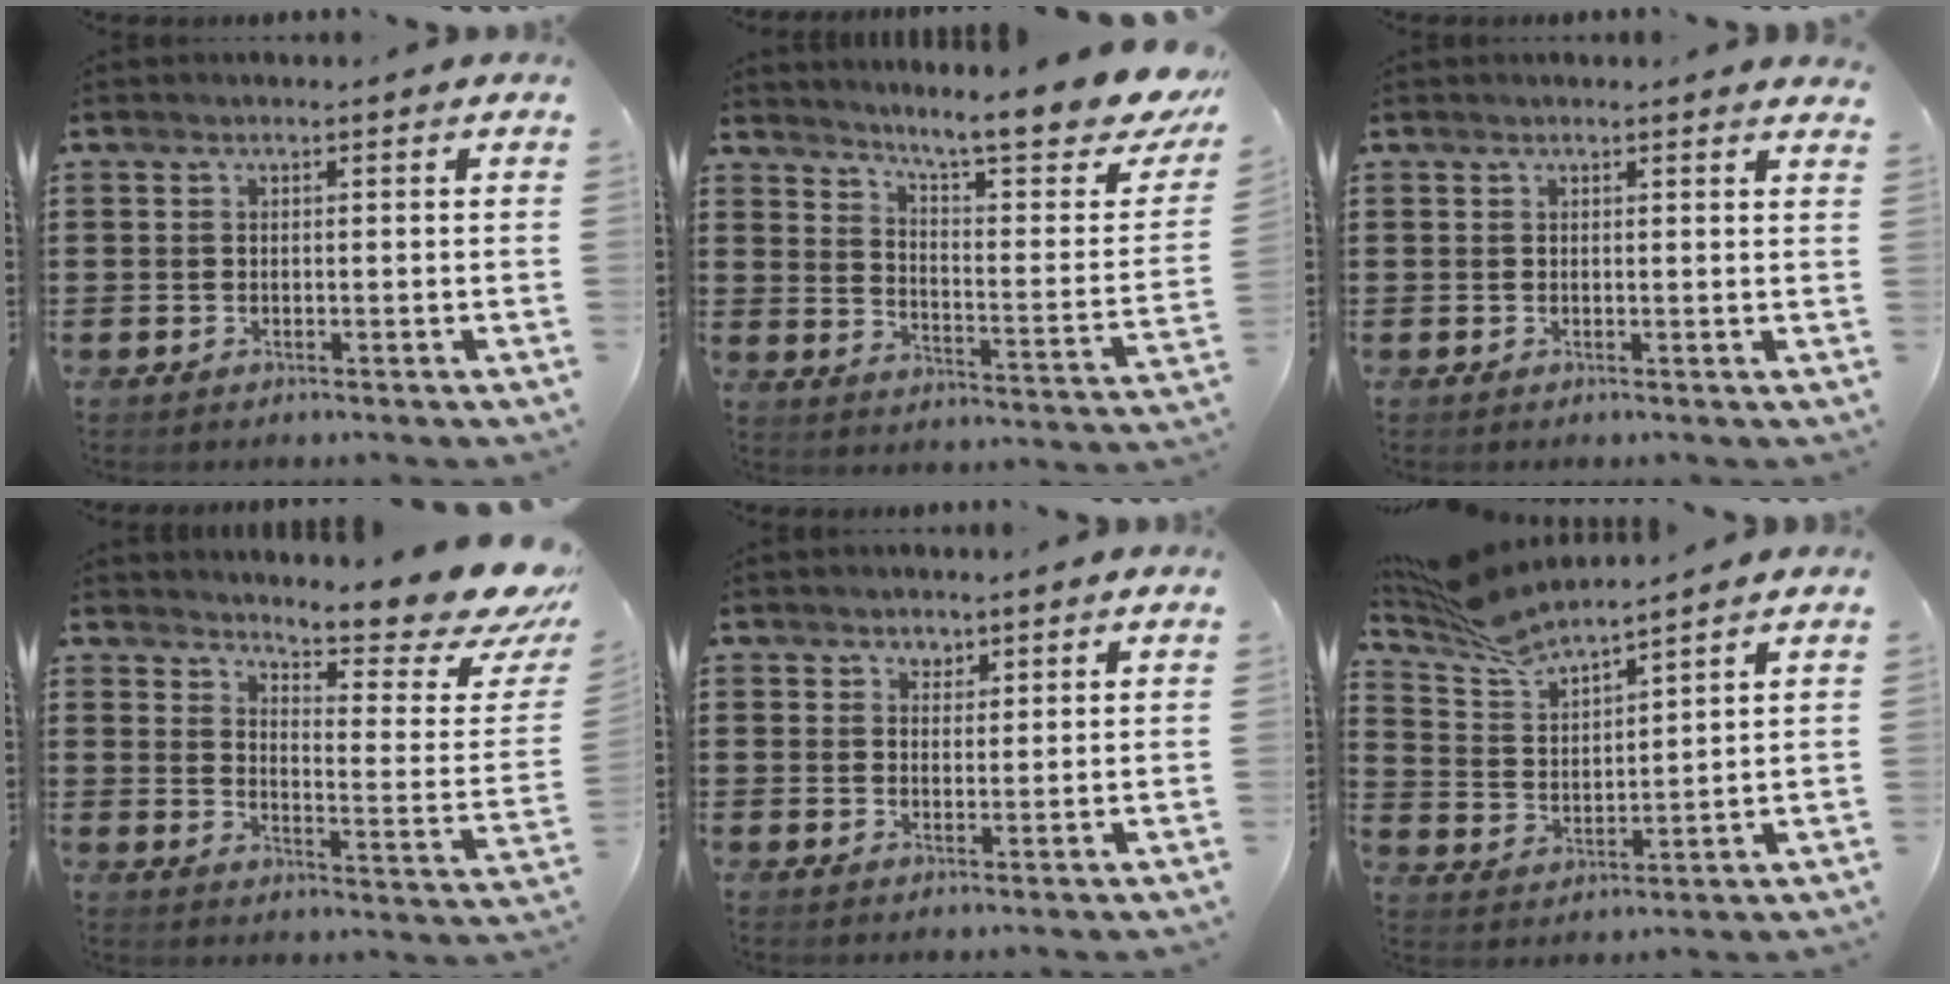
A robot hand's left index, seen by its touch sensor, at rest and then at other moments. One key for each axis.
{"total": 10.8, "fx": 9.0, "fy": 0.6, "fz": 6.0, "tx": -0.109, "ty": -0.068, "tz": 0.143}
{"total": 0.7, "fx": 0.7, "fy": -0.1, "fz": 0.1, "tx": -0.003, "ty": -0.002, "tz": 0.013}
{"total": 9.4, "fx": 8.3, "fy": 0.5, "fz": 4.3, "tx": -0.077, "ty": -0.073, "tz": 0.136}
{"total": 1.7, "fx": 1.4, "fy": 1.0, "fz": -0.1, "tx": 0.005, "ty": 0.001, "tz": 0.025}
{"total": 7.2, "fx": 6.8, "fy": 0.5, "fz": 2.2, "tx": -0.071, "ty": -0.029, "tz": 0.121}